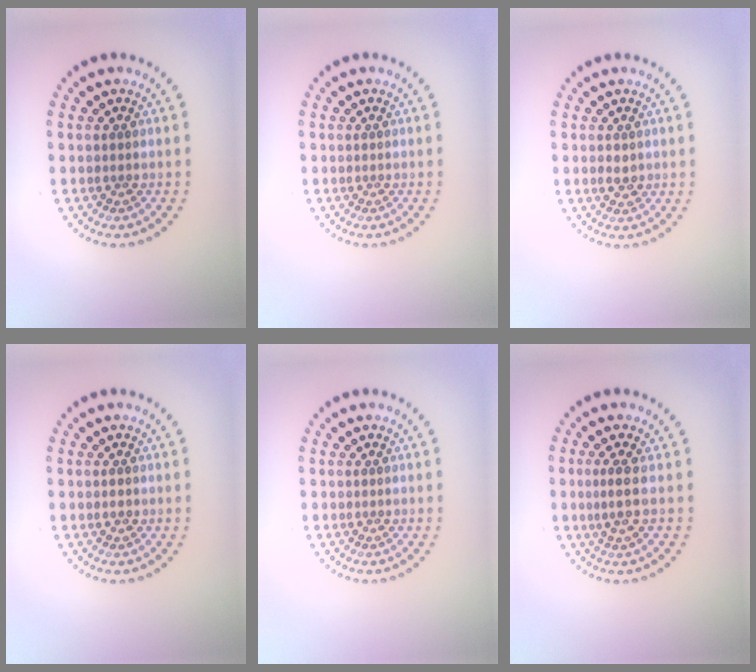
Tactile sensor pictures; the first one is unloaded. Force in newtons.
{"total": 0.0}
{"total": 1.2, "press": 1.2, "slide": 0.2}
{"total": 0.9, "press": 0.9, "slide": 0.0}
{"total": 0.0}
{"total": 2.0, "press": 1.4, "slide": 1.4}